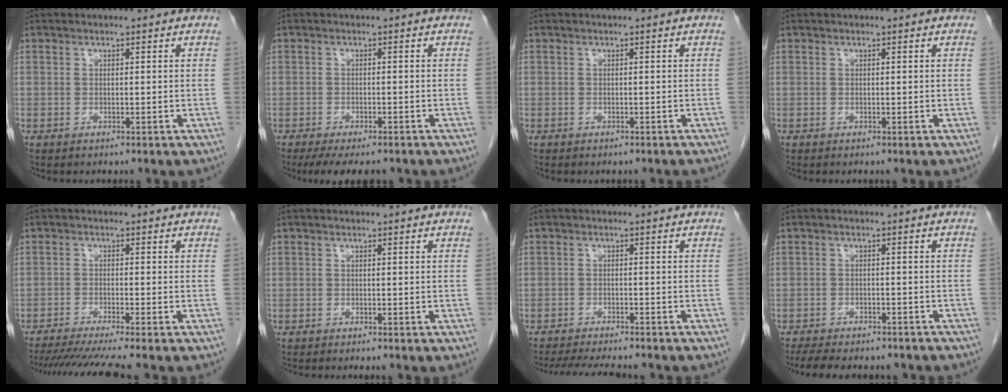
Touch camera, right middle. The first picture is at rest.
{"total": 7.6, "force": [-6.0, 2.5, 3.8], "torque": [-0.052, -0.010, -0.087]}
{"total": 1.6, "force": [-1.4, 0.6, 0.6], "torque": [-0.015, -0.002, -0.014]}
{"total": 0.0}
{"total": 9.5, "force": [-8.0, -1.5, 4.8], "torque": [-0.065, -0.025, -0.126]}
{"total": 1.3, "force": [-1.2, -0.2, 0.6], "torque": [-0.006, 0.003, -0.015]}
{"total": 9.0, "force": [-8.1, 1.0, 3.7], "torque": [-0.059, -0.015, -0.119]}
{"total": 13.3, "force": [-11.5, 3.6, 5.7], "torque": [-0.102, -0.009, -0.146]}